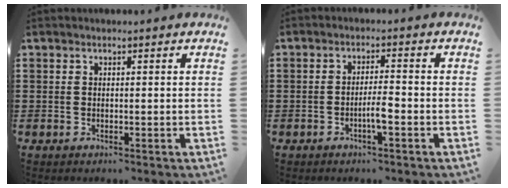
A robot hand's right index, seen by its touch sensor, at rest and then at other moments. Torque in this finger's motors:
{"motor_torque": [1.87, 0.27, 0.50, 0.12]}